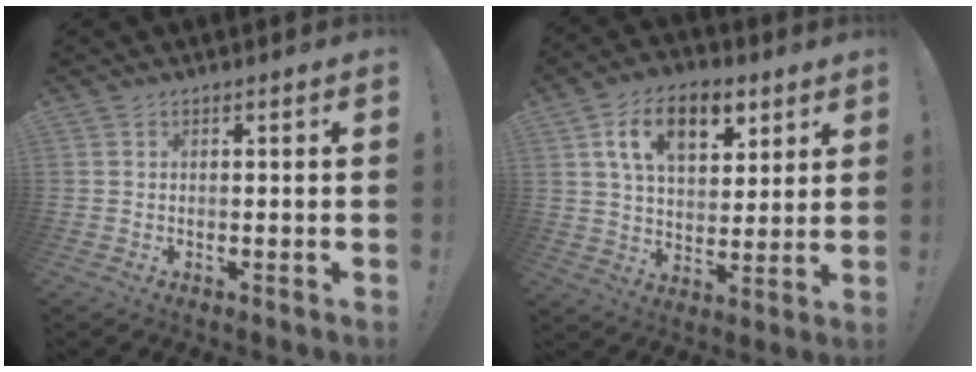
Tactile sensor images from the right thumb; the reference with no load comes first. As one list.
[{"total": 15.8, "force": [7.0, 9.4, 10.6], "torque": [-0.172, -0.011, 0.126]}]